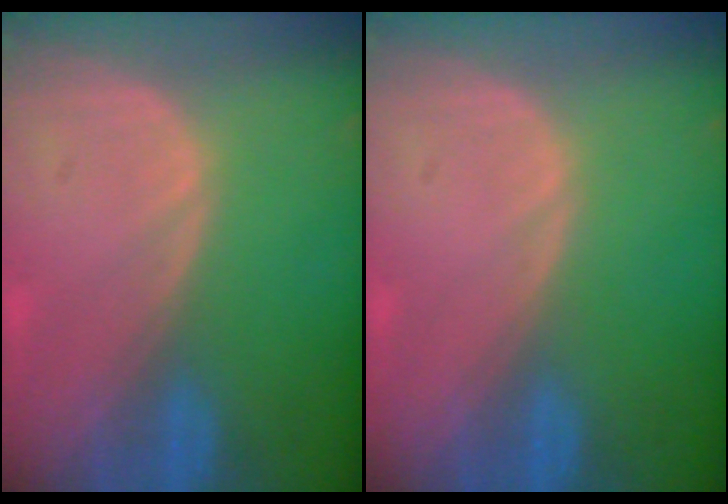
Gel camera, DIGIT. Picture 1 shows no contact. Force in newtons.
{"total": 0.0}